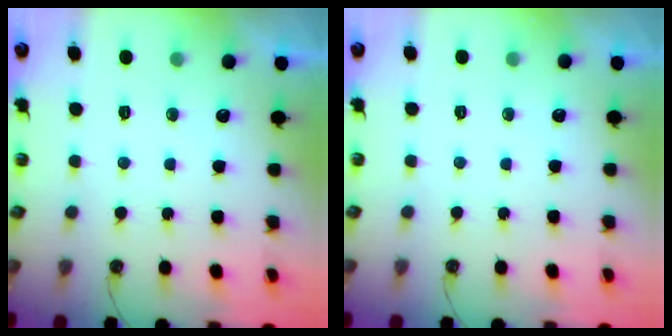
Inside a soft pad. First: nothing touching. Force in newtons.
{"total": 0.0}